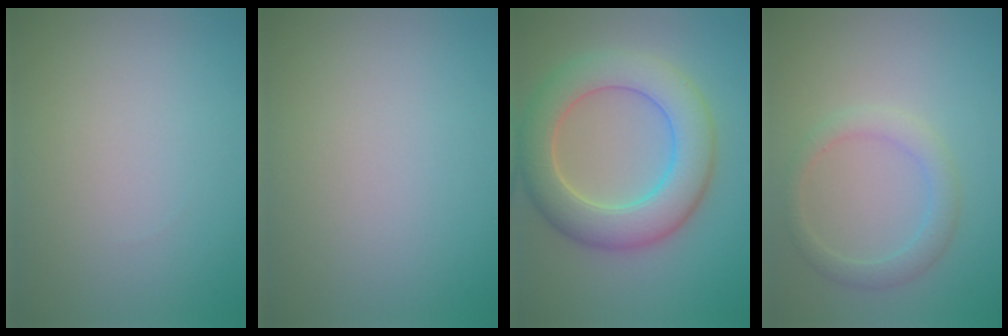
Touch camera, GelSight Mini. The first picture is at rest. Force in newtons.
{"total": 0.0}
{"total": 7.9, "press": 7.9, "slide": 0.3}
{"total": 2.2, "press": 2.2, "slide": 0.1}